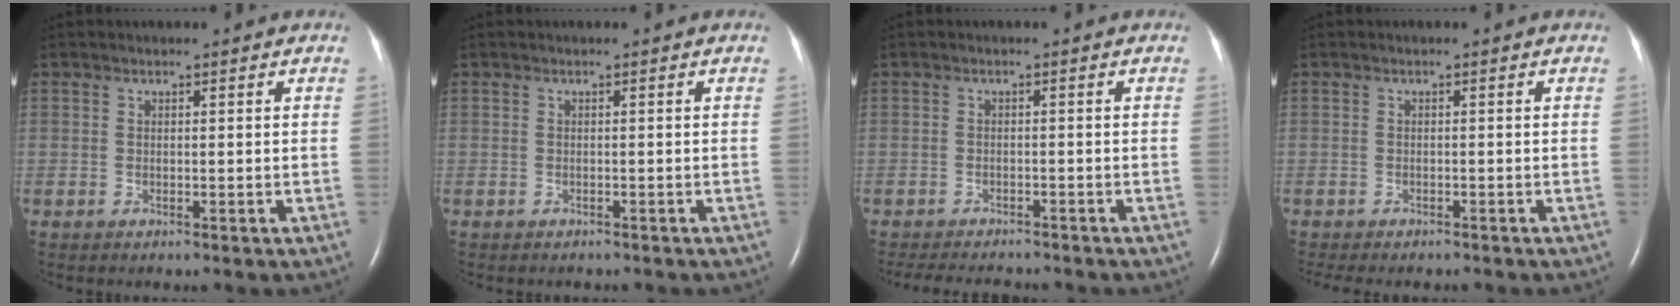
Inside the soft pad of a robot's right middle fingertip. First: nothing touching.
{"total": 1.5, "force": [-1.3, 0.6, 0.4], "torque": [-0.016, -0.003, -0.013]}
{"total": 9.0, "force": [-8.1, 2.1, 3.1], "torque": [-0.053, -0.009, -0.108]}
{"total": 7.5, "force": [-6.4, 2.3, 3.2], "torque": [-0.043, -0.004, -0.081]}